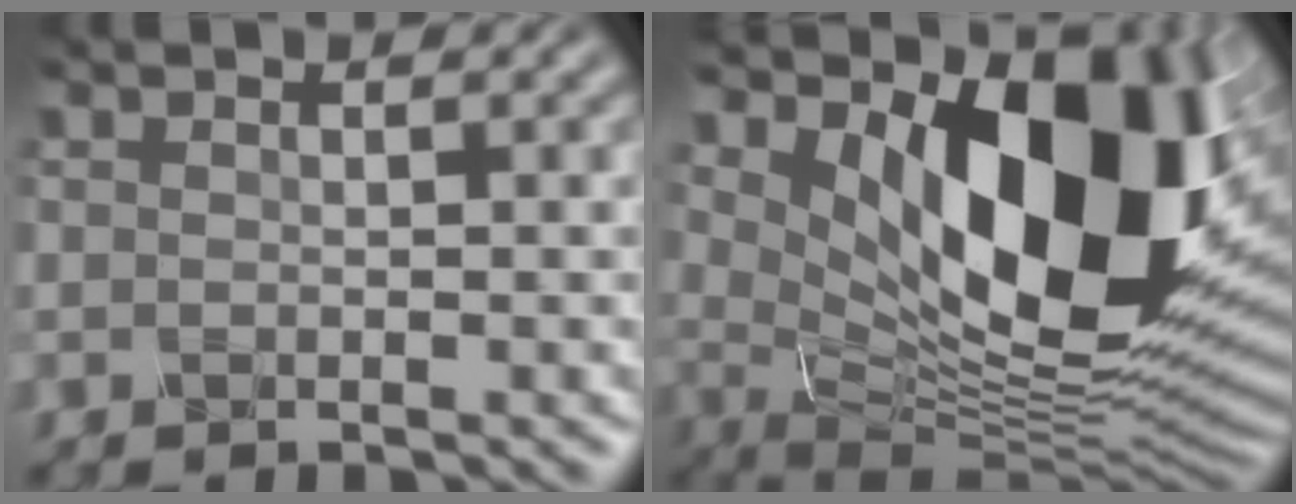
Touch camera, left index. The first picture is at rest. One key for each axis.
{"total": 15.7, "fx": 4.7, "fy": 7.9, "fz": 12.8, "tx": -0.178, "ty": -0.013, "tz": 0.086}